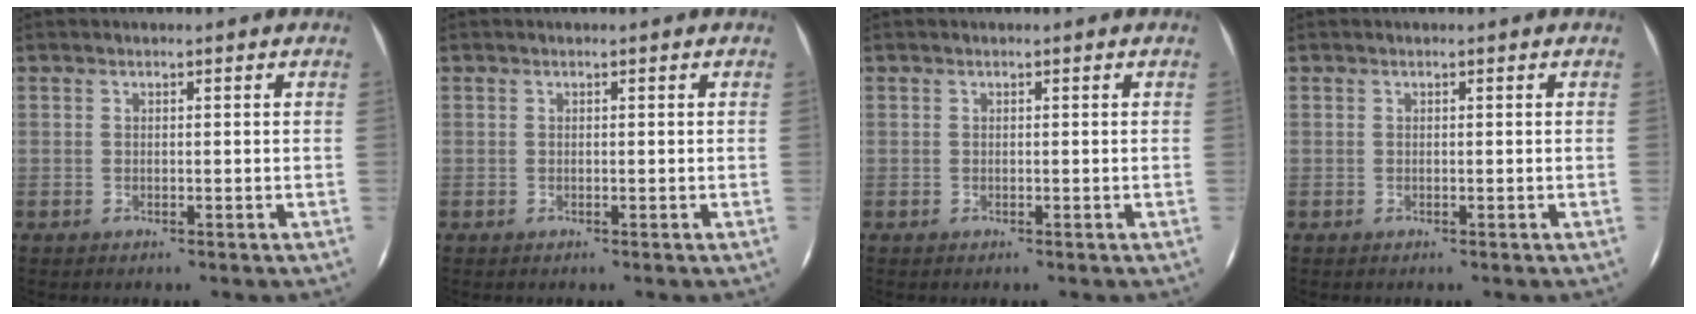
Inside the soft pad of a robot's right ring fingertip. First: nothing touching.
{"total": 0.0}
{"total": 0.0}
{"total": 0.0}